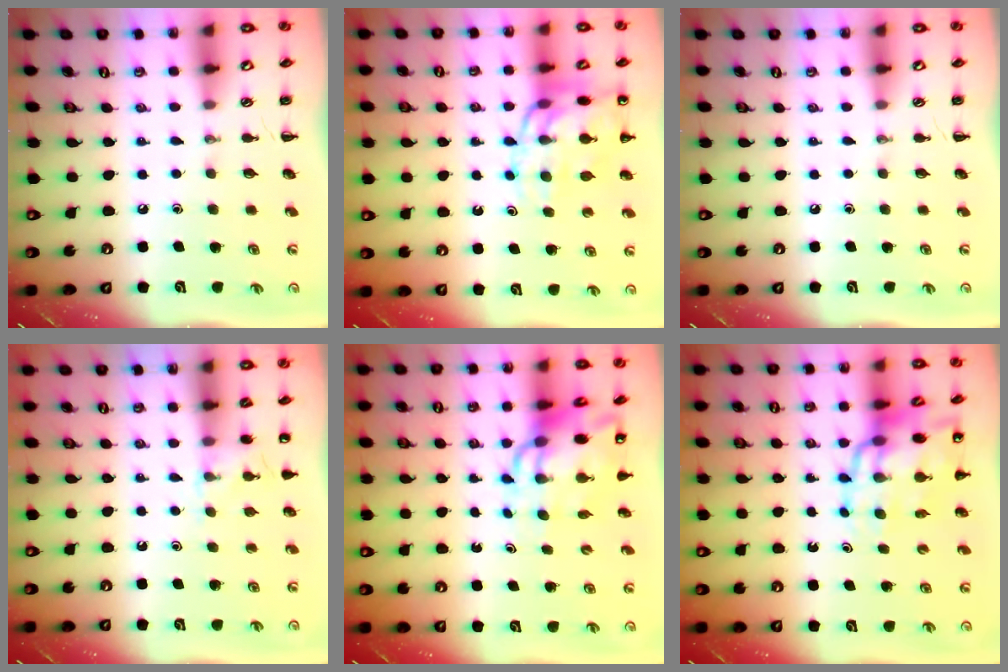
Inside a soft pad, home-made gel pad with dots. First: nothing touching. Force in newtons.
{"total": 16.0, "press": 15.7, "slide": 2.6}
{"total": 0.0}
{"total": 5.7, "press": 5.4, "slide": 1.8}
{"total": 10.9, "press": 10.5, "slide": 3.0}
{"total": 17.6, "press": 17.0, "slide": 4.3}